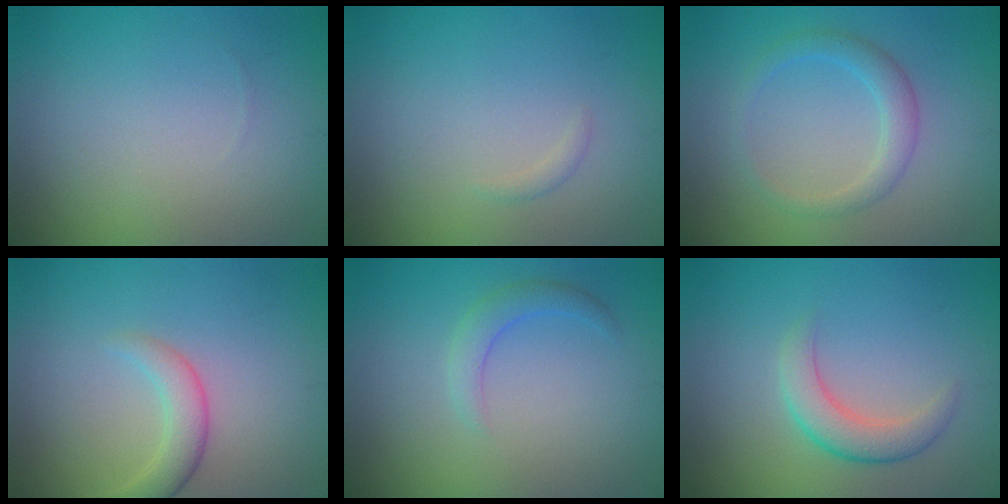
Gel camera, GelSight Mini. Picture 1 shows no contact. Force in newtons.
{"total": 0.6, "press": 0.6, "slide": 0.0}
{"total": 2.5, "press": 2.5, "slide": 0.1}
{"total": 2.6, "press": 2.6, "slide": 0.2}
{"total": 1.7, "press": 1.7, "slide": 0.1}
{"total": 2.9, "press": 2.9, "slide": 0.2}